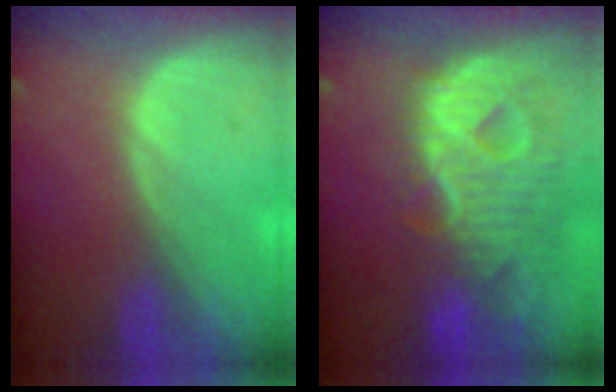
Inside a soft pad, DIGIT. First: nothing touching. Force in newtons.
{"total": 12.8, "press": 10.8, "slide": 6.8}